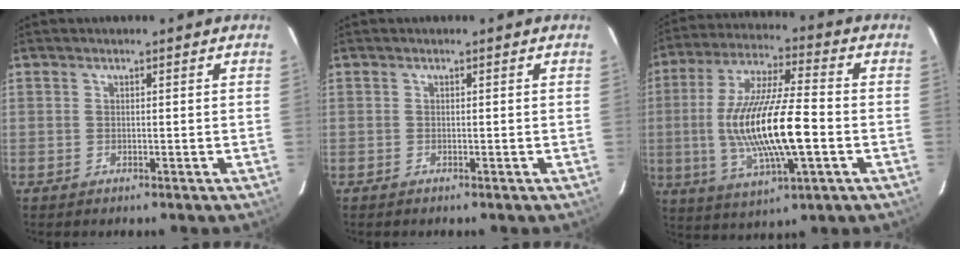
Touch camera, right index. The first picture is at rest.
{"total": 0.0}
{"total": 18.5, "force": [-2.8, 4.1, 17.8], "torque": [-0.348, -0.008, -0.047]}